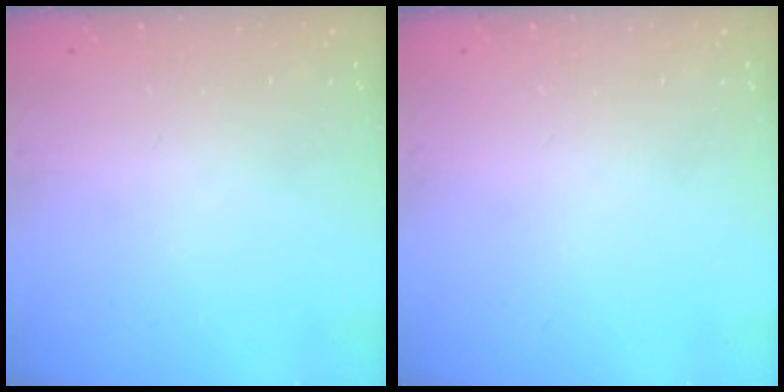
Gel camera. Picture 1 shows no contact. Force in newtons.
{"total": 0.0}